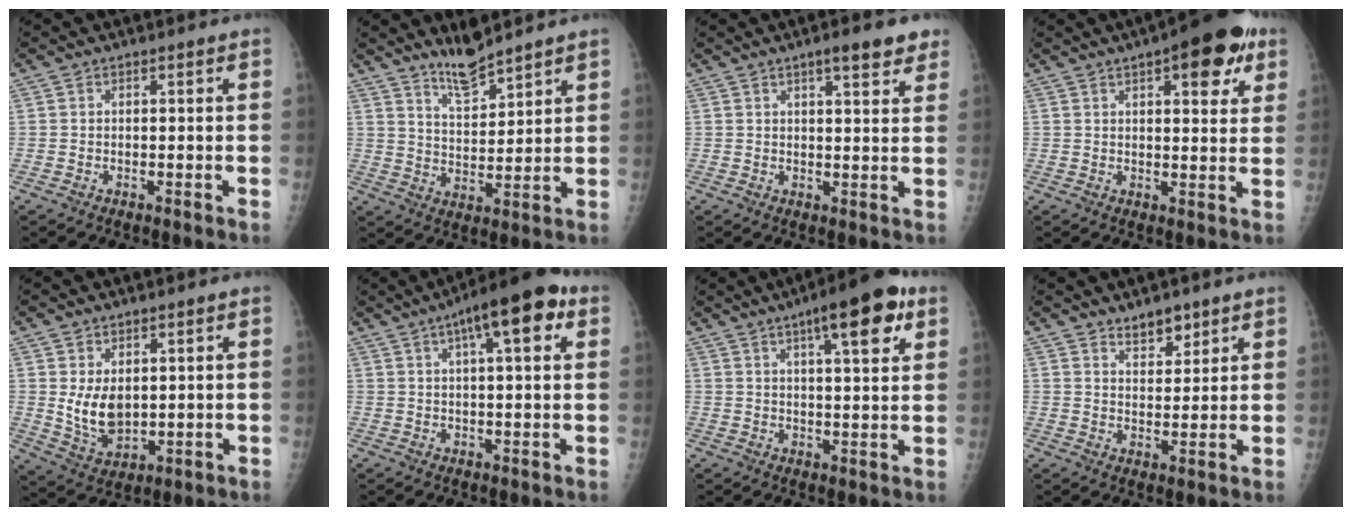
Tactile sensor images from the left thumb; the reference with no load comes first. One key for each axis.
{"total": 6.6, "fx": 5.9, "fy": 1.0, "fz": 2.8, "tx": -0.043, "ty": -0.049, "tz": 0.112}
{"total": 6.2, "fx": 4.1, "fy": 1.6, "fz": 4.5, "tx": -0.045, "ty": -0.017, "tz": 0.051}
{"total": 12.2, "fx": 6.0, "fy": 4.6, "fz": 9.6, "tx": -0.089, "ty": -0.011, "tz": 0.069}
{"total": 7.3, "fx": 1.1, "fy": 4.7, "fz": 5.4, "tx": -0.077, "ty": -0.021, "tz": 0.039}
{"total": 12.3, "fx": 5.3, "fy": 3.6, "fz": 10.5, "tx": -0.139, "ty": 0.012, "tz": 0.068}
{"total": 12.1, "fx": 6.1, "fy": 3.1, "fz": 10.0, "tx": -0.124, "ty": -0.016, "tz": 0.081}
{"total": 4.9, "fx": 3.5, "fy": 2.5, "fz": 2.2, "tx": -0.009, "ty": -0.026, "tz": 0.058}